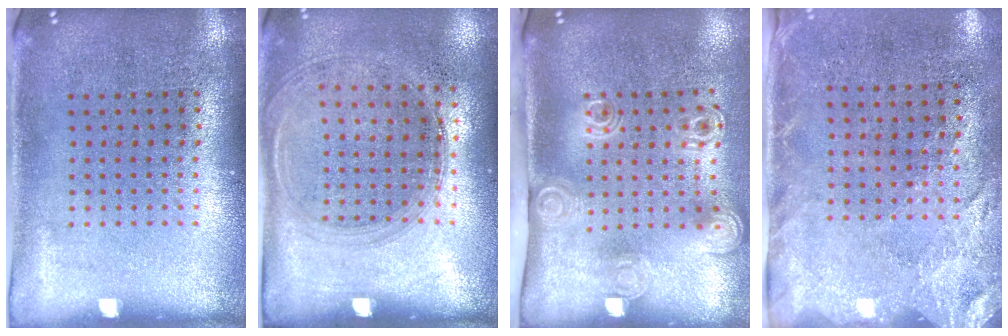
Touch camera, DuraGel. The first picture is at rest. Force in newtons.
{"total": 1.3, "press": 1.2, "slide": 0.5}
{"total": 2.1, "press": 1.5, "slide": 1.5}
{"total": 2.6, "press": 2.1, "slide": 1.6}